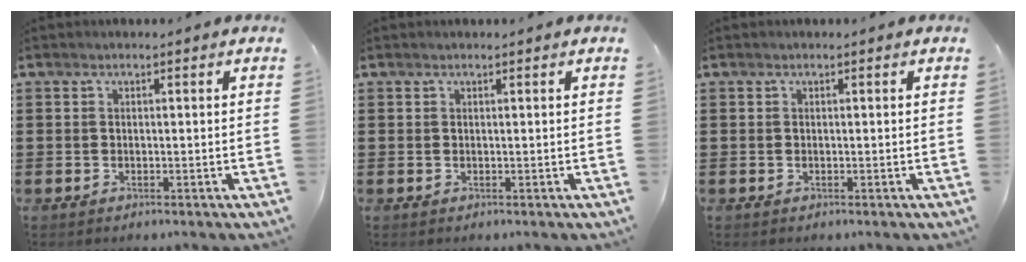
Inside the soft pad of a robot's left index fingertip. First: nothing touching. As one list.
[{"total": 0.0}, {"total": 0.0}]